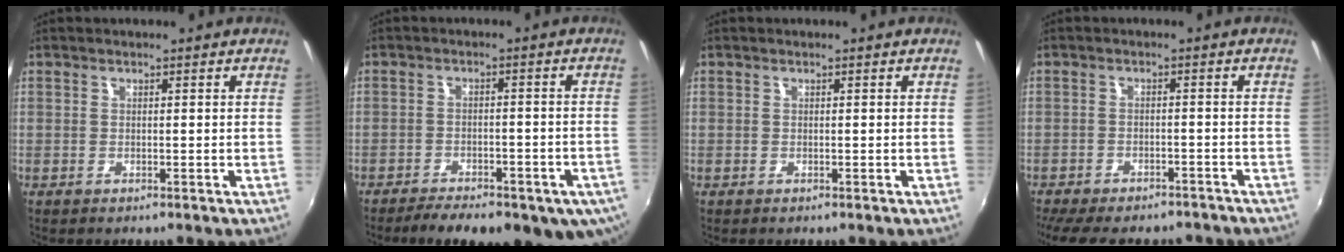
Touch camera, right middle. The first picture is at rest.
{"total": 16.1, "force": [-11.0, 6.1, 10.0], "torque": [-0.171, -0.037, -0.141]}
{"total": 0.0}
{"total": 15.4, "force": [-13.0, 4.9, 6.7], "torque": [-0.144, -0.026, -0.177]}